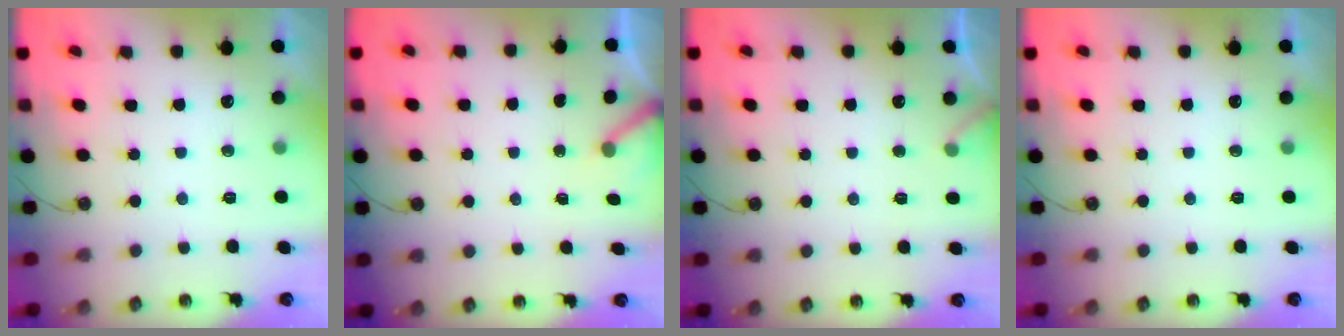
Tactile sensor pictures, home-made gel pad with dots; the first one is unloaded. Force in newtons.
{"total": 2.8, "press": 2.8, "slide": 0.3}
{"total": 4.5, "press": 4.5, "slide": 0.3}
{"total": 0.0}